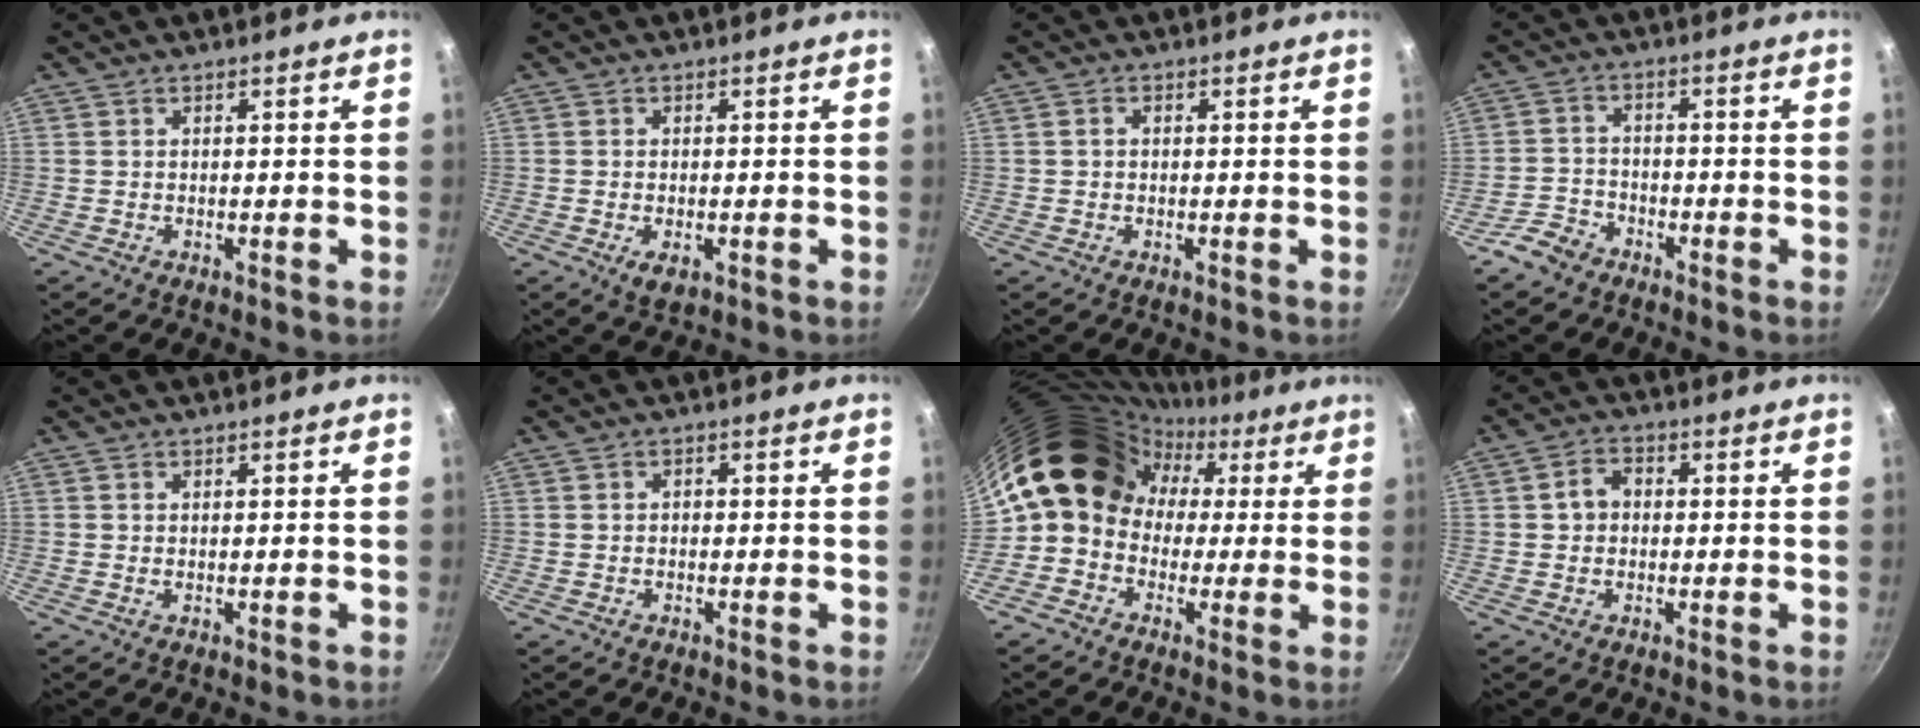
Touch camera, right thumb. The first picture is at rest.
{"total": 3.2, "force": [-1.1, 1.8, 2.5], "torque": [-0.041, -0.006, -0.014]}
{"total": 1.2, "force": [0.0, 0.9, 0.7], "torque": [-0.011, 0.007, 0.000]}
{"total": 5.9, "force": [-4.4, 3.5, 1.8], "torque": [-0.029, 0.040, -0.087]}
{"total": 0.0}
{"total": 0.9, "force": [-0.2, 0.7, 0.5], "torque": [-0.007, 0.004, -0.004]}
{"total": 15.8, "force": [1.1, 13.7, 7.8], "torque": [-0.093, 0.056, -0.004]}
{"total": 4.1, "force": [0.1, 3.4, 2.3], "torque": [-0.022, 0.014, -0.004]}